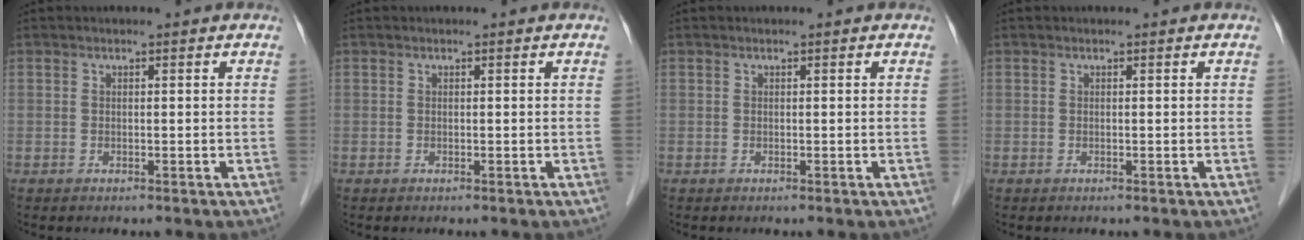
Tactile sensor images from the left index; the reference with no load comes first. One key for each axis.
{"total": 0.0}
{"total": 0.0}
{"total": 0.0}